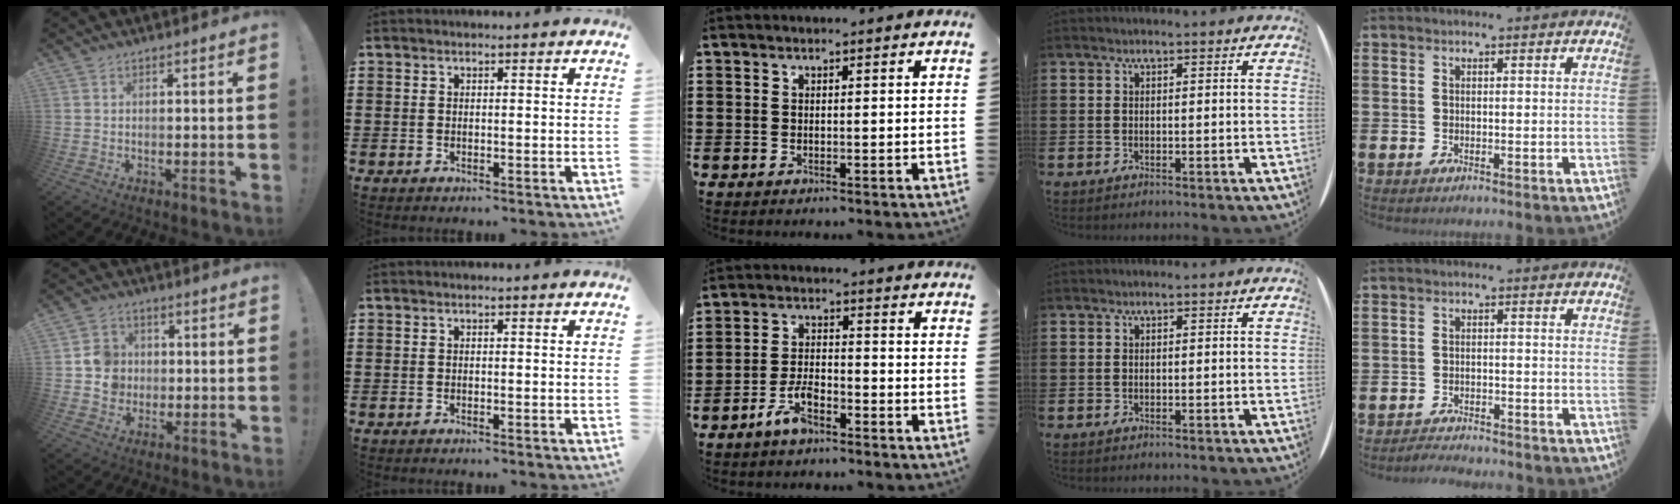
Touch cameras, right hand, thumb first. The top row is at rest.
{"thumb": {"total": 8.2, "force": [0.1, 7.9, 2.3], "torque": [-0.017, 0.004, 0.007]}, "middle": {"total": 5.1, "force": [-3.4, 1.7, 3.3], "torque": [-0.075, 0.006, -0.067]}, "little": {"total": 2.0, "force": [-2.0, 0.0, -0.2], "torque": [-0.002, 0.004, -0.044]}}